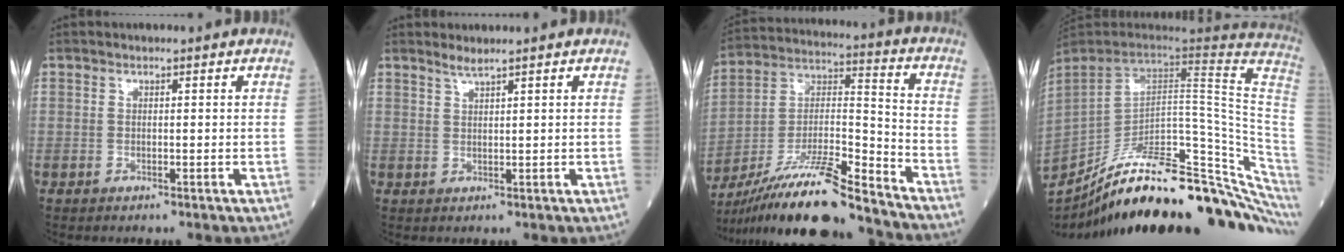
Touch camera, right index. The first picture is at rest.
{"total": 1.5, "force": [1.3, -0.4, 0.5], "torque": [-0.014, -0.002, 0.029]}
{"total": 19.3, "force": [-16.5, 1.2, 9.9], "torque": [-0.201, 0.003, -0.301]}
{"total": 34.6, "force": [-26.8, 5.7, 21.2], "torque": [-0.234, -0.025, -0.375]}